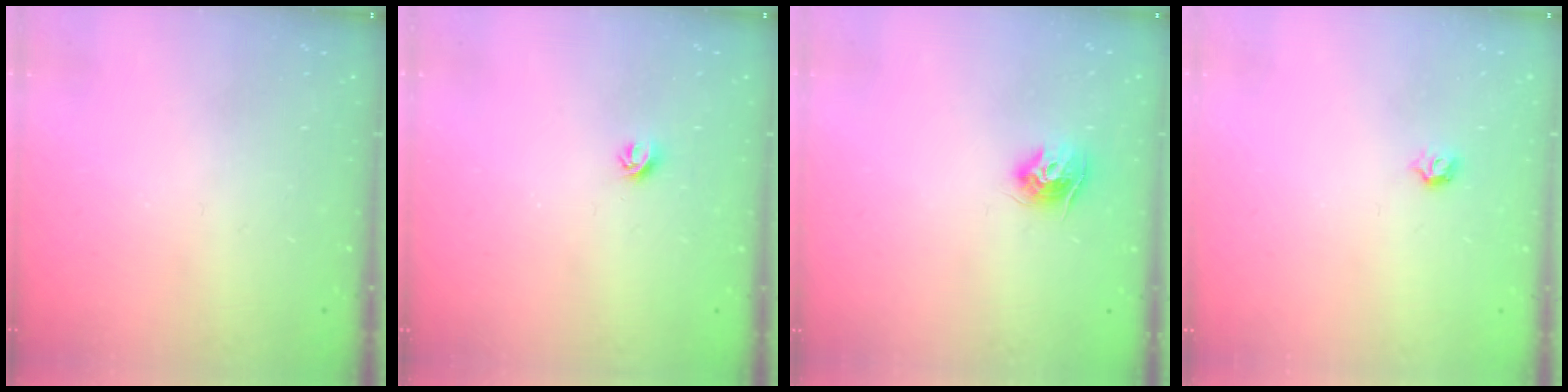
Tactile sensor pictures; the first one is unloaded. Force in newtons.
{"total": 4.2, "press": 4.1, "slide": 0.7}
{"total": 9.6, "press": 9.6, "slide": 0.7}
{"total": 3.2, "press": 3.1, "slide": 0.7}